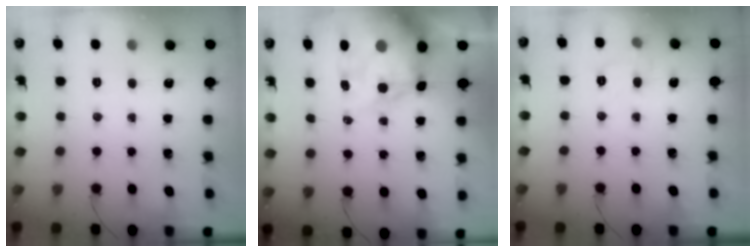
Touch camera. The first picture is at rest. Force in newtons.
{"total": 15.3, "press": 14.8, "slide": 3.8}
{"total": 7.7, "press": 7.6, "slide": 1.6}